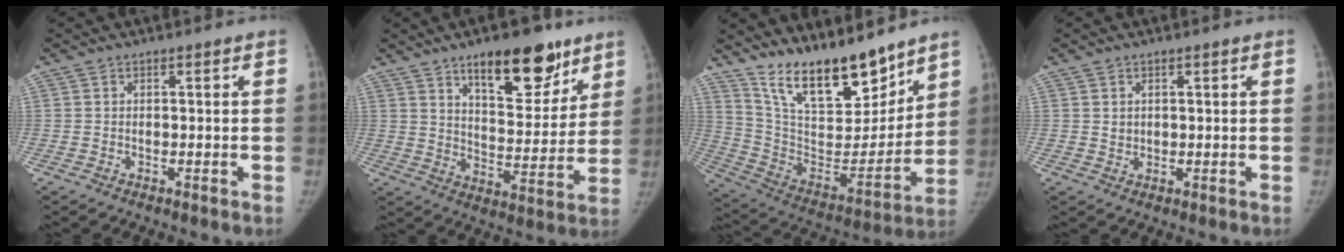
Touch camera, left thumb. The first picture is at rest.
{"total": 16.4, "force": [10.6, 6.7, 10.6], "torque": [-0.101, -0.063, 0.165]}
{"total": 21.2, "force": [16.4, 7.5, 11.1], "torque": [-0.140, -0.096, 0.293]}
{"total": 1.3, "force": [0.5, 1.1, 0.5], "torque": [0.001, -0.004, 0.012]}